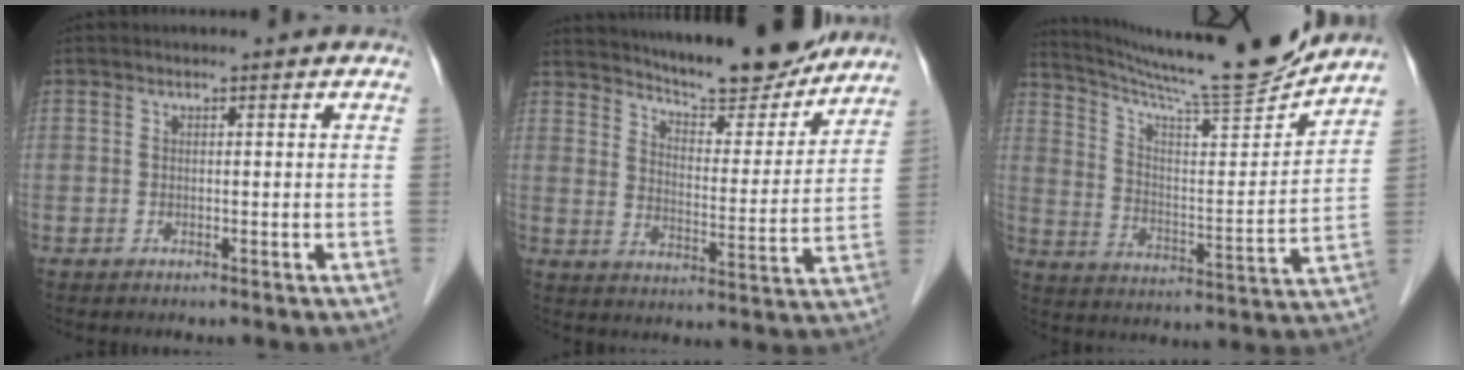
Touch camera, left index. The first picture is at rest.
{"total": 16.3, "force": [14.8, 2.2, 6.3], "torque": [-0.095, -0.023, 0.208]}
{"total": 17.5, "force": [16.4, -1.3, 6.1], "torque": [-0.109, -0.044, 0.254]}